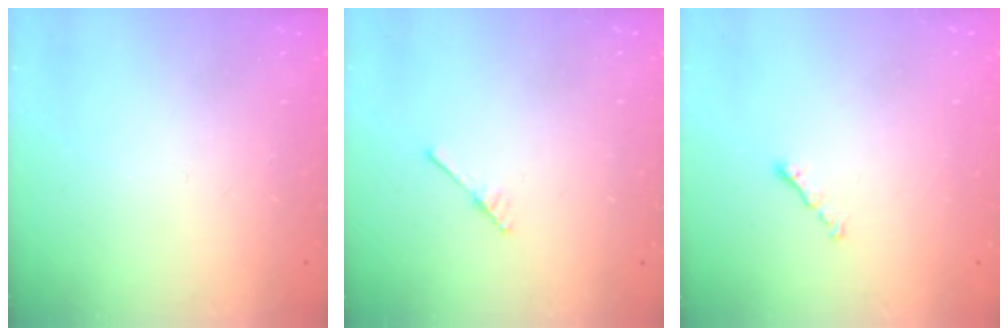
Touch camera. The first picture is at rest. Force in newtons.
{"total": 2.5, "press": 2.4, "slide": 0.3}
{"total": 0.8, "press": 0.6, "slide": 0.4}